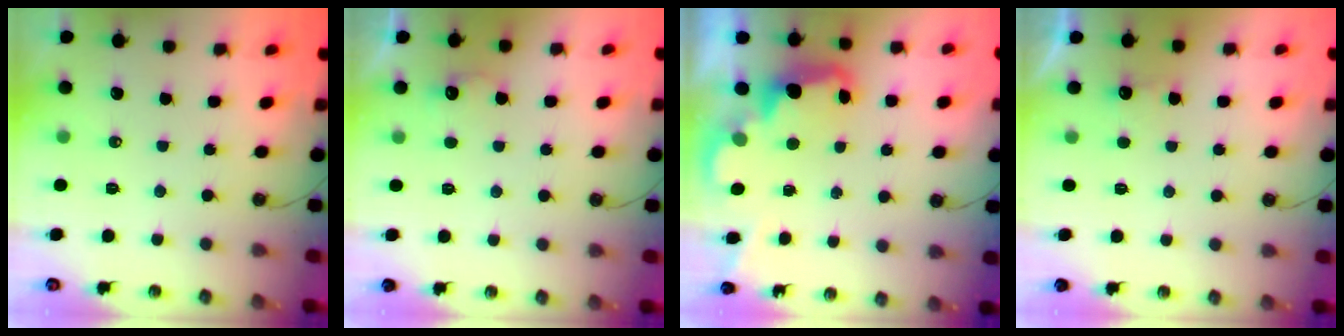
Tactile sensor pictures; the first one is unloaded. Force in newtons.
{"total": 4.5, "press": 4.3, "slide": 1.0}
{"total": 3.4, "press": 3.3, "slide": 0.8}
{"total": 1.0, "press": 0.7, "slide": 0.8}